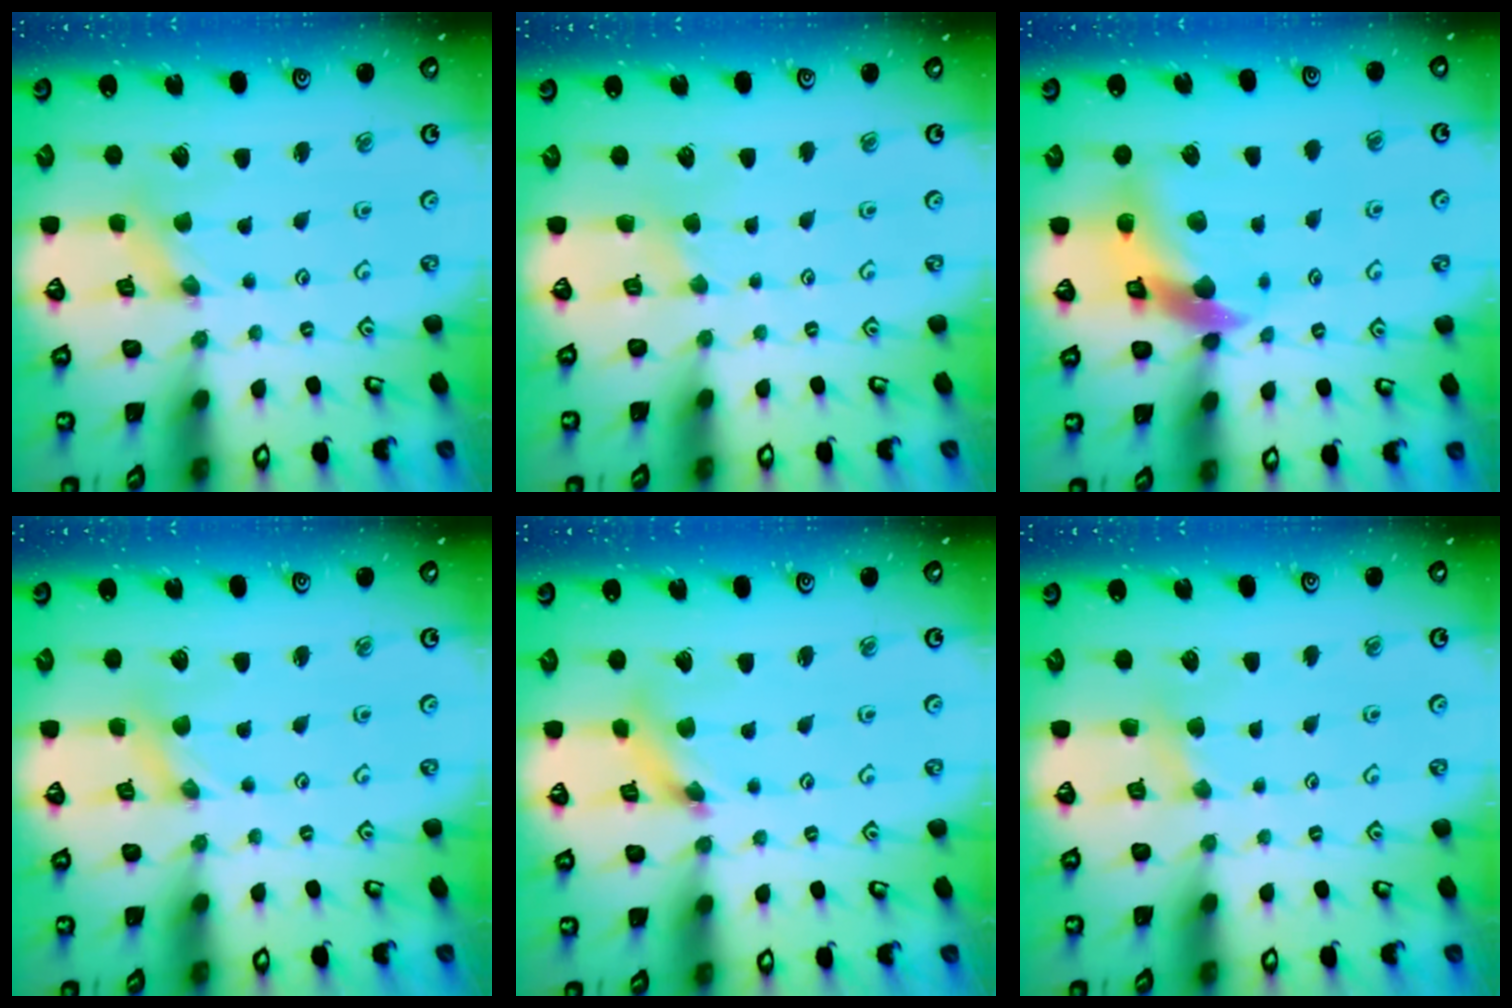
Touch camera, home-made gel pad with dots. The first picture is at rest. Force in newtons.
{"total": 1.6, "press": 1.6, "slide": 0.3}
{"total": 12.1, "press": 11.9, "slide": 2.0}
{"total": 0.0}
{"total": 3.6, "press": 3.6, "slide": 0.6}
{"total": 3.7, "press": 3.6, "slide": 0.6}